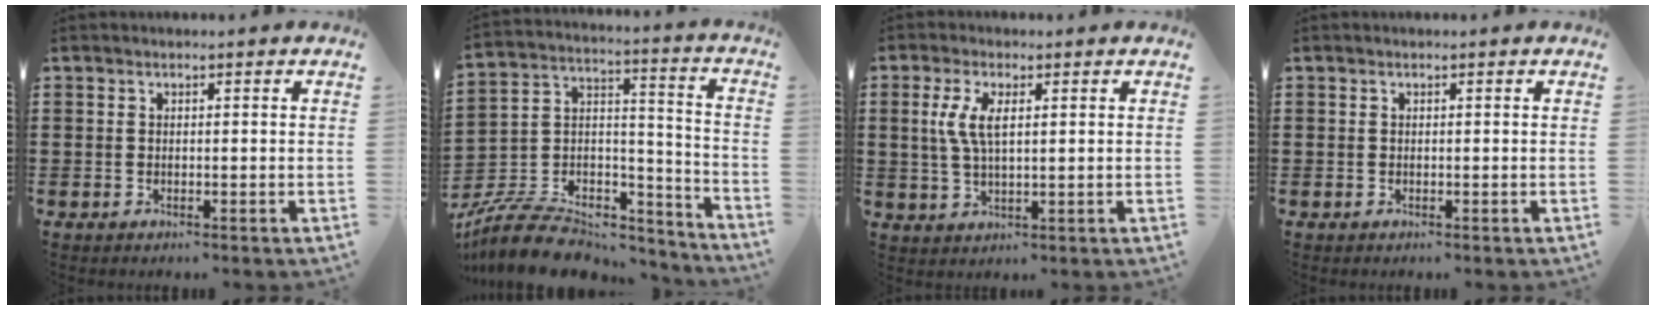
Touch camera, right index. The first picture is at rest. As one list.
[{"total": 9.2, "force": [-7.3, 4.3, 3.6], "torque": [-0.079, 0.017, -0.140]}, {"total": 5.0, "force": [1.2, 2.0, 4.5], "torque": [-0.109, 0.003, 0.014]}, {"total": 0.0}]